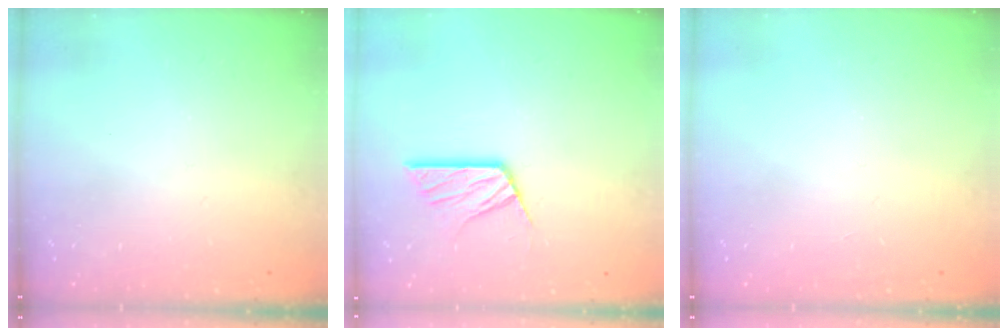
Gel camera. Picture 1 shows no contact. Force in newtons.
{"total": 10.6, "press": 10.5, "slide": 0.9}
{"total": 0.0}